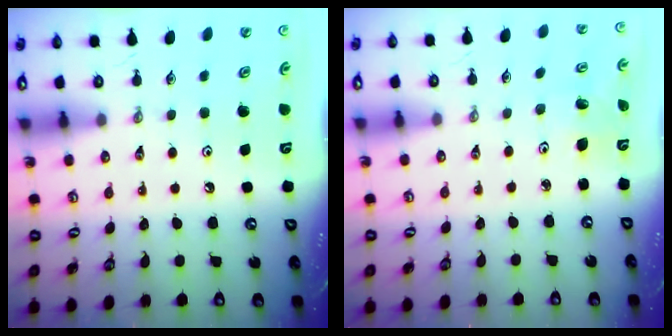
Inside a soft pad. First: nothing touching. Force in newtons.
{"total": 2.4, "press": 2.4, "slide": 0.1}